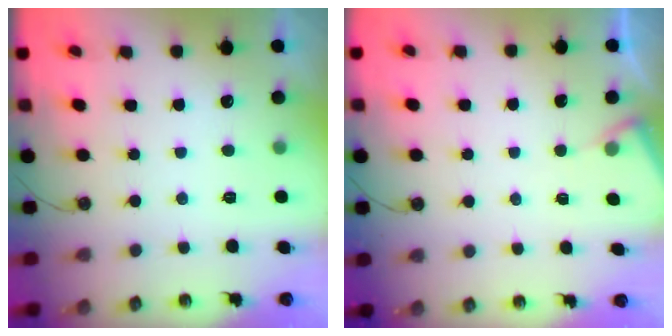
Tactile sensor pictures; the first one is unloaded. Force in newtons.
{"total": 4.0, "press": 4.0, "slide": 0.4}